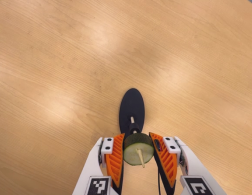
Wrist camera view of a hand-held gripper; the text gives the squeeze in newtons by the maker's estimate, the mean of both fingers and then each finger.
{"total": 11.7, "left": 12.2, "right": 11.2}